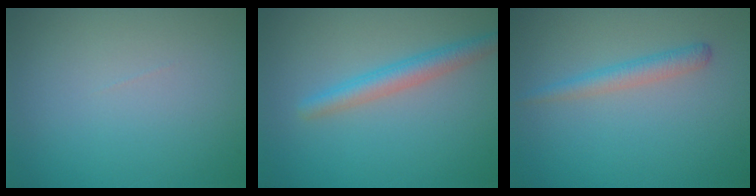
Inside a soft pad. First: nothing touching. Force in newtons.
{"total": 2.8, "press": 2.8, "slide": 0.1}
{"total": 1.9, "press": 1.9, "slide": 0.1}